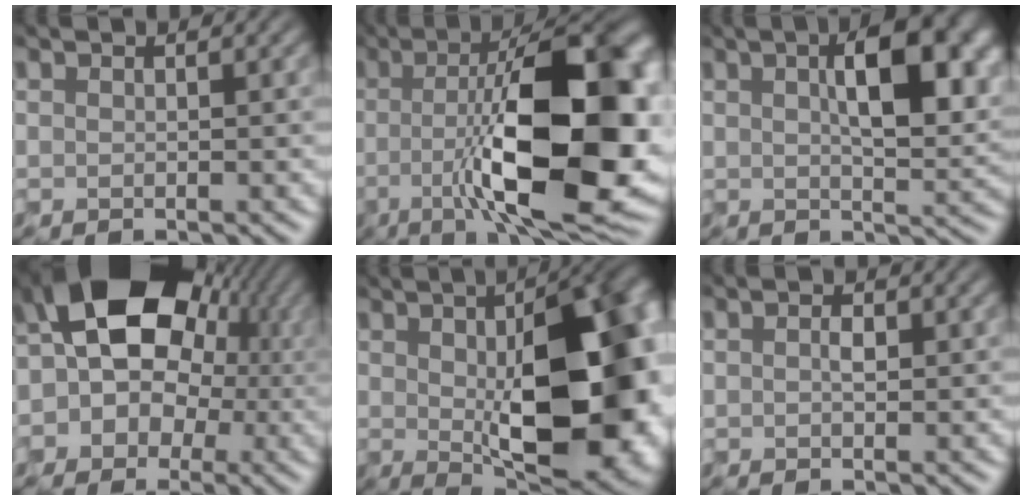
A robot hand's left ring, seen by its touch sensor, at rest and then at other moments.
{"total": 16.7, "force": [-1.4, 4.9, 15.9], "torque": [-0.208, 0.012, -0.033]}
{"total": 8.7, "force": [2.0, 3.5, 7.7], "torque": [-0.115, 0.007, 0.030]}
{"total": 11.5, "force": [0.8, 9.3, 6.8], "torque": [-0.080, 0.007, -0.024]}
{"total": 17.0, "force": [-0.2, 7.8, 15.1], "torque": [-0.179, -0.016, 0.007]}
{"total": 0.9, "force": [-0.3, 0.3, 0.8], "torque": [-0.017, 0.001, -0.007]}